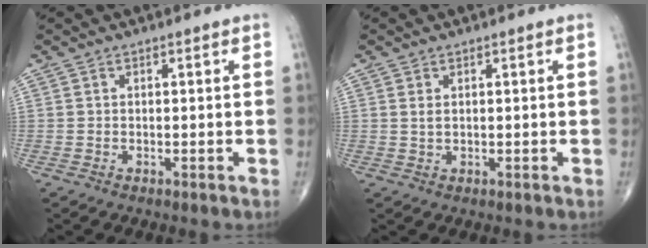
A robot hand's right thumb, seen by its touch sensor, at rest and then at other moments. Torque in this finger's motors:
{"motor_torque": [-0.36, -0.15, -0.18, -0.36, -0.02]}